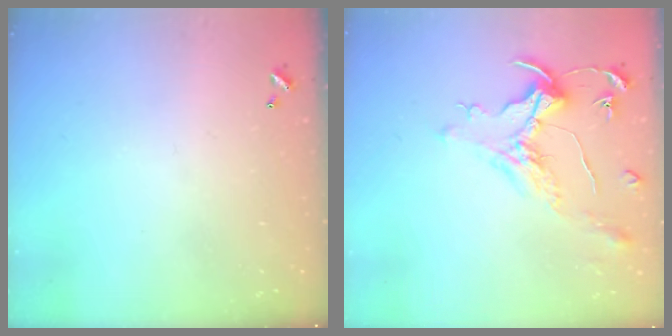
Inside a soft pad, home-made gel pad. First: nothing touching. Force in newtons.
{"total": 1.6, "press": 1.4, "slide": 0.7}